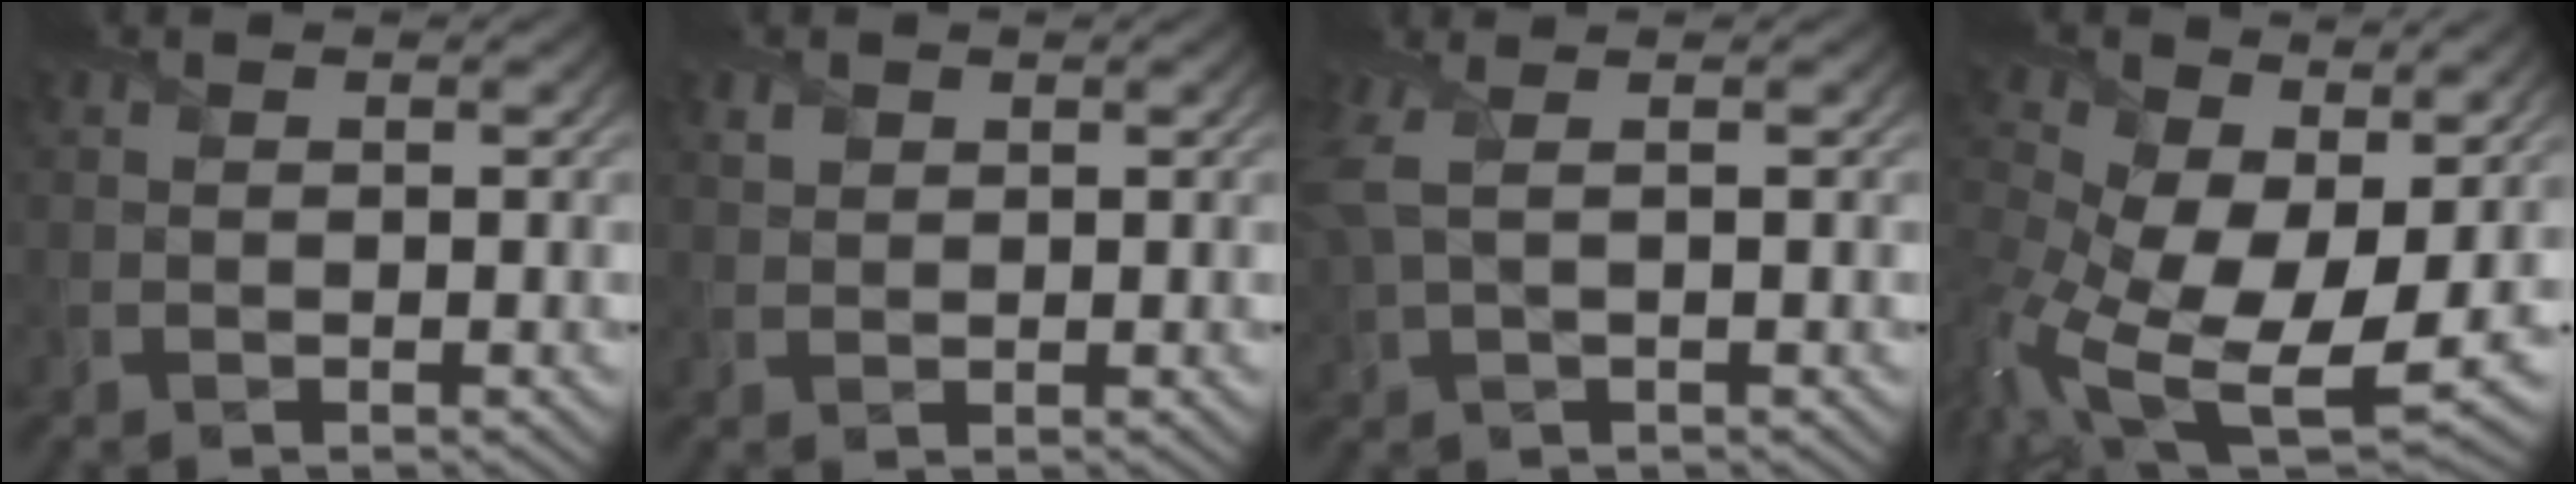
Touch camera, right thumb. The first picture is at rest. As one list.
[{"total": 1.2, "force": [0.8, 0.7, 0.4], "torque": [-0.011, 0.000, 0.017]}, {"total": 3.8, "force": [1.2, 1.4, 3.4], "torque": [-0.094, 0.010, 0.020]}, {"total": 15.9, "force": [-1.0, 10.1, 12.3], "torque": [-0.288, -0.058, 0.004]}]